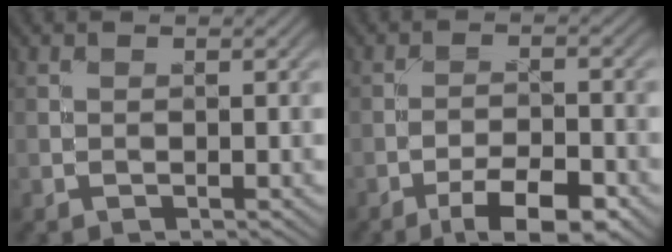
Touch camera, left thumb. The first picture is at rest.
{"total": 7.6, "force": [-4.8, 2.3, 5.3], "torque": [-0.084, 0.005, -0.078]}